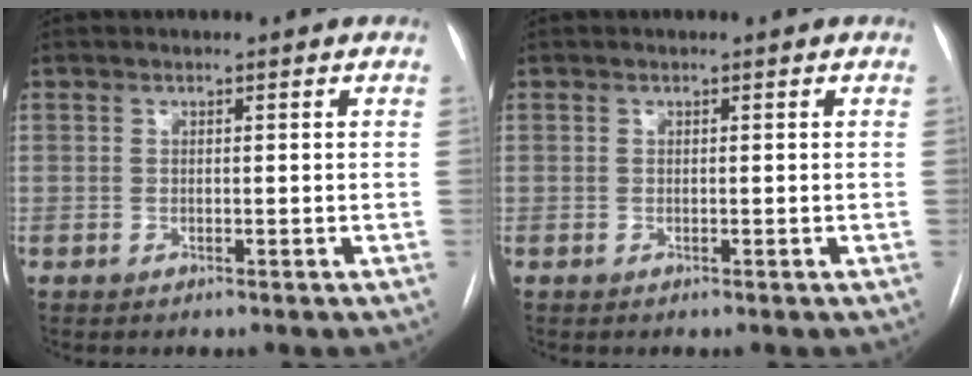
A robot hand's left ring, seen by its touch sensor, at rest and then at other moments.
{"total": 0.0}